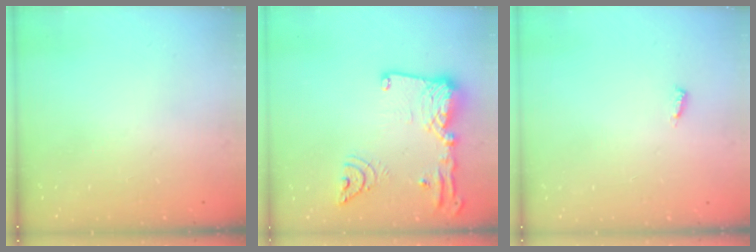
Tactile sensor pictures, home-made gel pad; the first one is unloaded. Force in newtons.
{"total": 20.1, "press": 19.9, "slide": 2.3}
{"total": 3.4, "press": 3.4, "slide": 0.3}